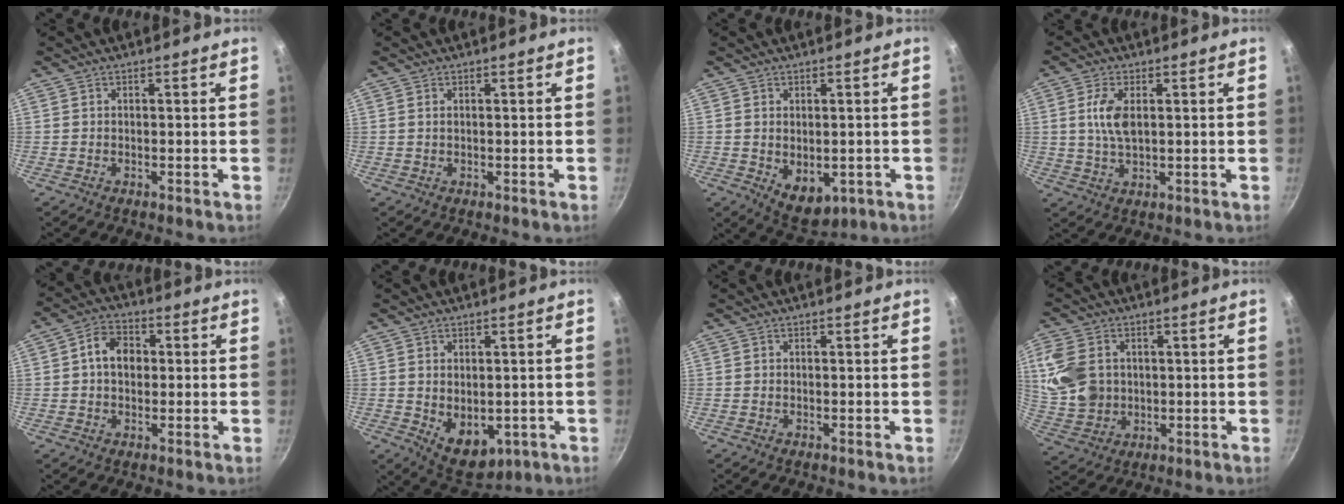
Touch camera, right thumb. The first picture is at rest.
{"total": 0.6, "force": [0.2, 0.3, 0.5], "torque": [-0.009, 0.001, 0.004]}
{"total": 7.1, "force": [-1.0, 4.7, 5.2], "torque": [-0.061, -0.010, 0.002]}
{"total": 6.2, "force": [1.3, 3.0, 5.3], "torque": [-0.104, -0.002, 0.025]}
{"total": 7.3, "force": [0.7, 5.5, 4.8], "torque": [-0.056, 0.017, 0.000]}
{"total": 8.3, "force": [-1.0, 5.7, 6.0], "torque": [-0.068, -0.012, 0.006]}
{"total": 0.0}
{"total": 12.0, "force": [2.0, 9.4, 7.2], "torque": [-0.141, -0.007, 0.047]}